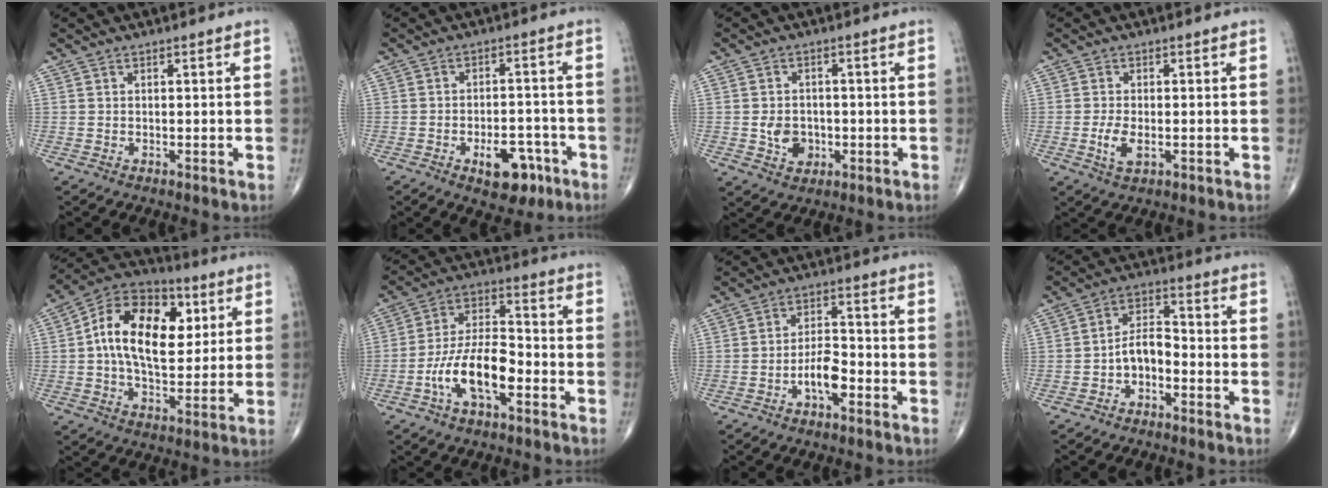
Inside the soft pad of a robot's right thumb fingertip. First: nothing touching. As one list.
[{"total": 8.3, "force": [-4.3, 4.5, 5.6], "torque": [-0.055, 0.027, -0.057]}, {"total": 5.1, "force": [-1.0, 4.0, 2.9], "torque": [-0.032, 0.002, -0.012]}, {"total": 3.7, "force": [-1.0, 1.7, 3.1], "torque": [-0.066, -0.007, -0.019]}, {"total": 19.0, "force": [3.9, 11.3, 14.8], "torque": [-0.218, 0.006, 0.056]}, {"total": 12.8, "force": [-4.8, 5.6, 10.4], "torque": [-0.193, 0.040, -0.092]}, {"total": 6.2, "force": [-2.8, 2.7, 4.8], "torque": [-0.076, 0.025, -0.052]}, {"total": 5.8, "force": [-2.3, 3.5, 4.0], "torque": [-0.058, 0.035, -0.052]}]